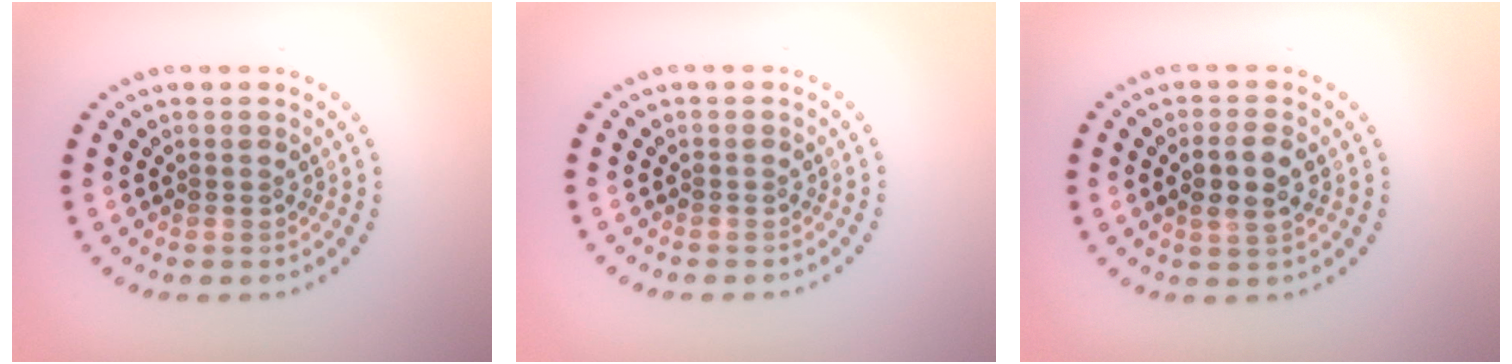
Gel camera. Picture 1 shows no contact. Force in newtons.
{"total": 0.0}
{"total": 2.8, "press": 2.7, "slide": 0.7}